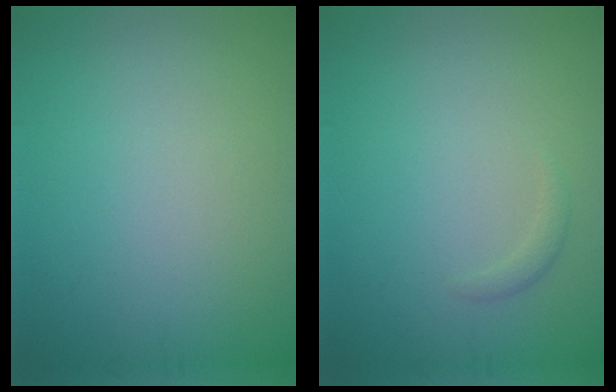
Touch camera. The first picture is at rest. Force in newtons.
{"total": 0.8, "press": 0.8, "slide": 0.1}